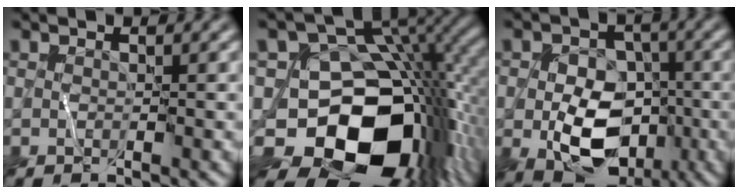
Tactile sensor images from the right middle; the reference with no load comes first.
{"total": 15.6, "force": [-4.9, 10.9, 9.9], "torque": [-0.136, -0.034, -0.073]}
{"total": 8.8, "force": [-2.4, 6.3, 5.7], "torque": [-0.097, -0.016, -0.044]}